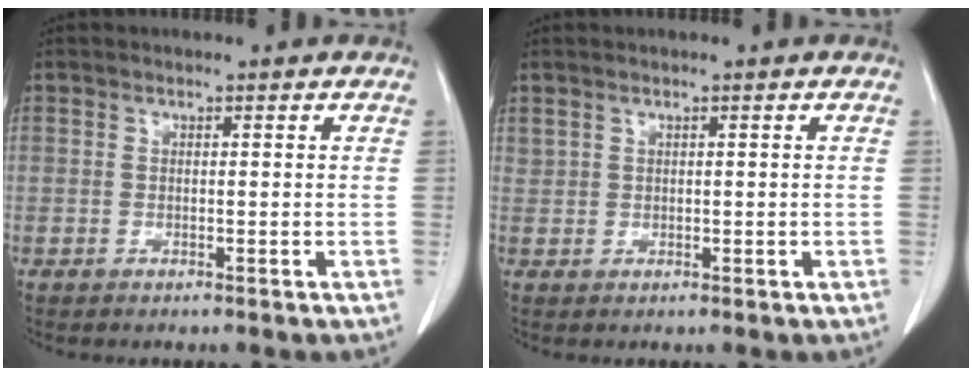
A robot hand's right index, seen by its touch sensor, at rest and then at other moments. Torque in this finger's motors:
{"motor_torque": [-0.27, 0.33, -0.06, -0.01]}